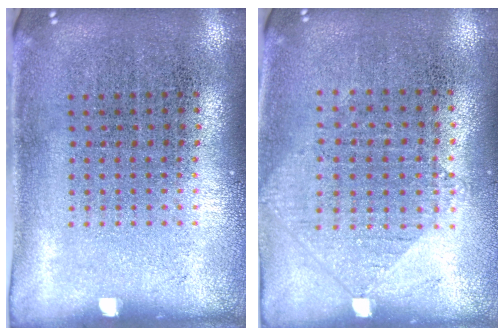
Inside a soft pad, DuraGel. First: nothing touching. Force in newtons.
{"total": 1.0, "press": 0.9, "slide": 0.4}